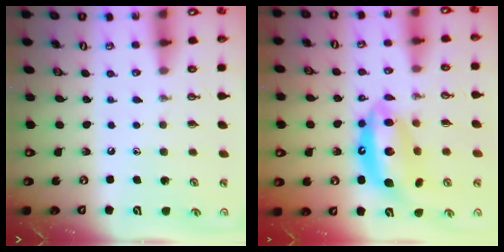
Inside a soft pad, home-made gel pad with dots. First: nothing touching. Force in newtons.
{"total": 14.8, "press": 14.7, "slide": 1.7}